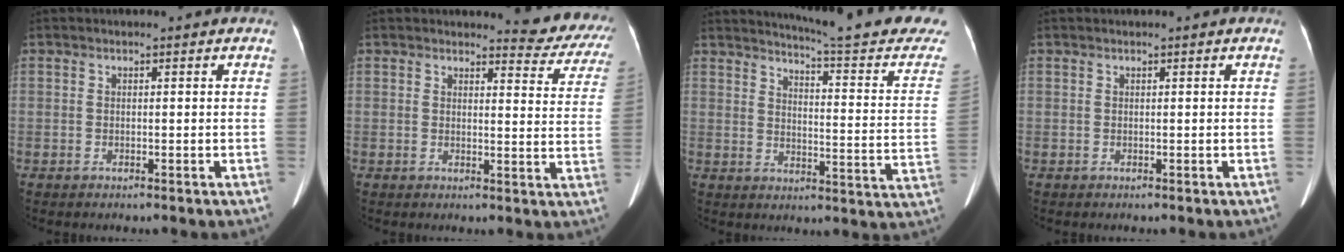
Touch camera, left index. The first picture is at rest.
{"total": 8.8, "force": [8.6, 1.7, 1.2], "torque": [0.008, -0.050, 0.069]}
{"total": 21.8, "force": [20.5, 0.0, 7.5], "torque": [-0.105, -0.114, 0.234]}
{"total": 0.0}